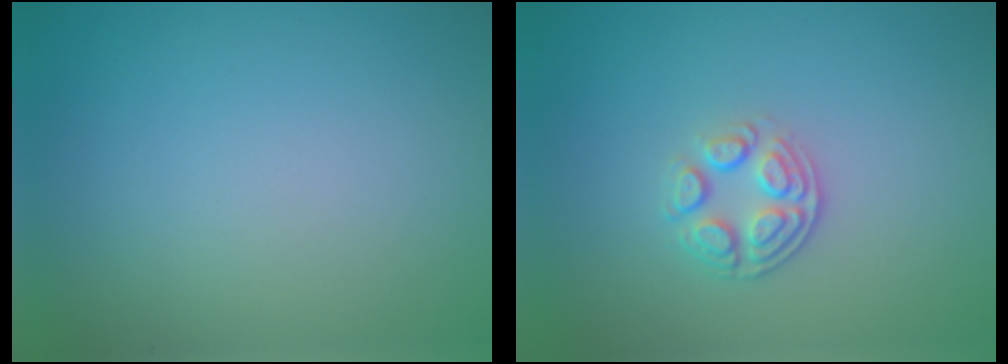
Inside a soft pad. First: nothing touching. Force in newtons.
{"total": 2.7, "press": 2.3, "slide": 1.4}